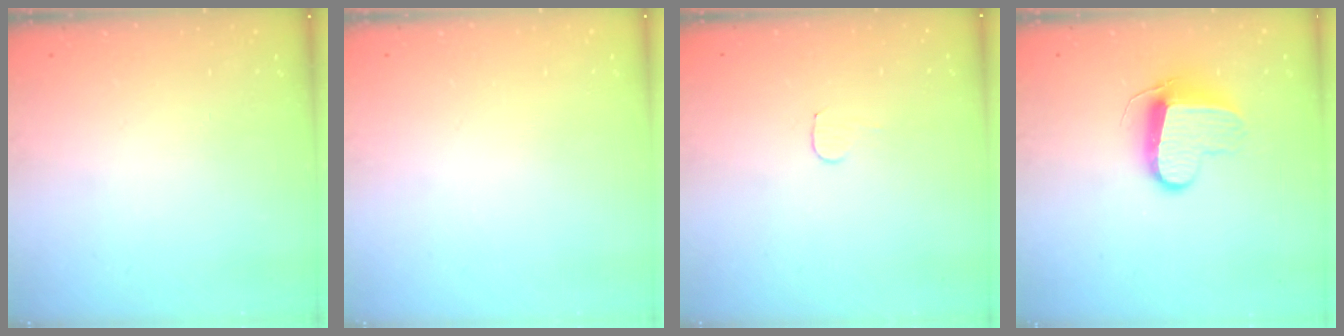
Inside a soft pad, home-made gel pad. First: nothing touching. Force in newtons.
{"total": 0.6, "press": 0.6, "slide": 0.2}
{"total": 3.4, "press": 3.4, "slide": 0.3}
{"total": 9.4, "press": 9.4, "slide": 0.2}